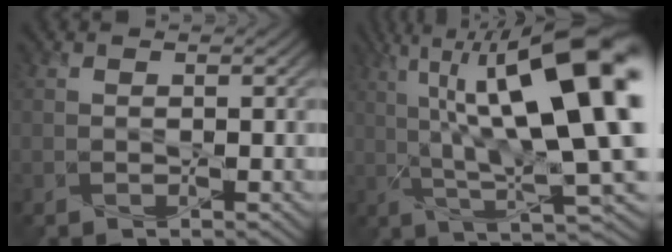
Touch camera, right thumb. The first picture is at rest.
{"total": 18.3, "force": [5.1, 5.2, 16.8], "torque": [-0.278, 0.033, 0.087]}